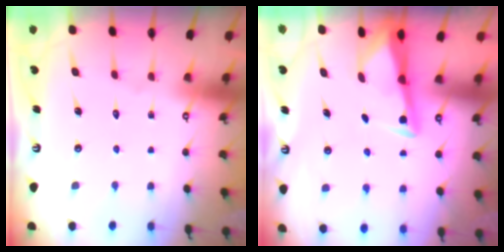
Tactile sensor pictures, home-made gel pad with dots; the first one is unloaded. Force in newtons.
{"total": 3.0, "press": 3.0, "slide": 0.4}